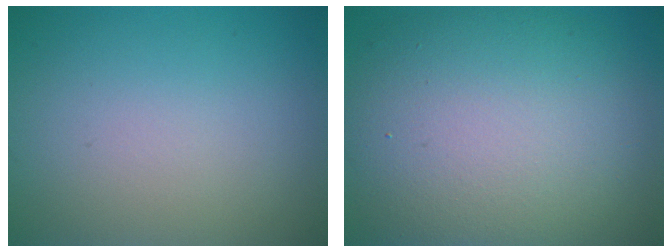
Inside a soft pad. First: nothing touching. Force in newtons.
{"total": 12.5, "press": 12.5, "slide": 1.0}